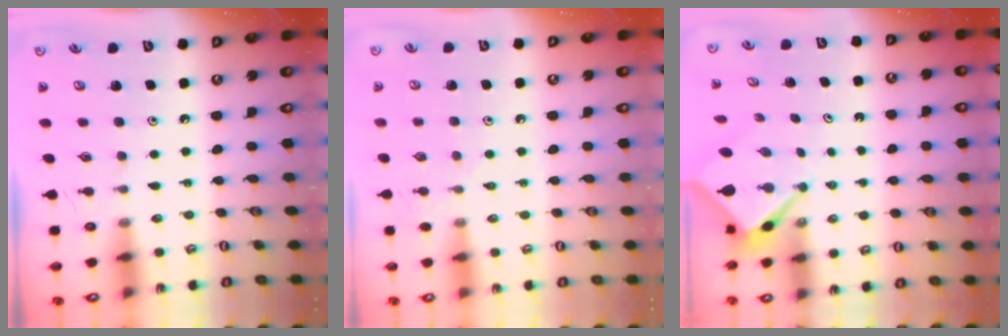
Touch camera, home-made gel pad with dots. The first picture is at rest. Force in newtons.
{"total": 3.9, "press": 3.8, "slide": 0.9}
{"total": 2.5, "press": 2.5, "slide": 0.2}